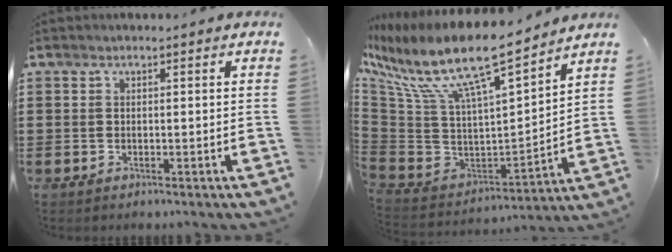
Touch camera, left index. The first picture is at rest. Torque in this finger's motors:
{"motor_torque": [1.21, 0.93, 1.05, 0.21]}